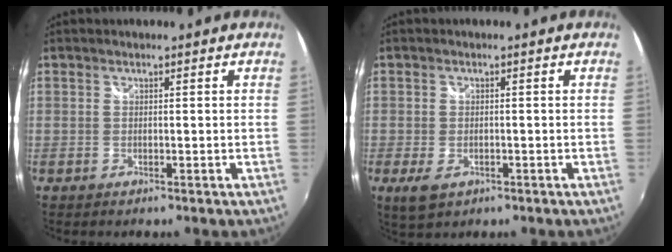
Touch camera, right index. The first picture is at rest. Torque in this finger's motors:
{"motor_torque": [0.32, -0.25, 0.21, 0.02]}